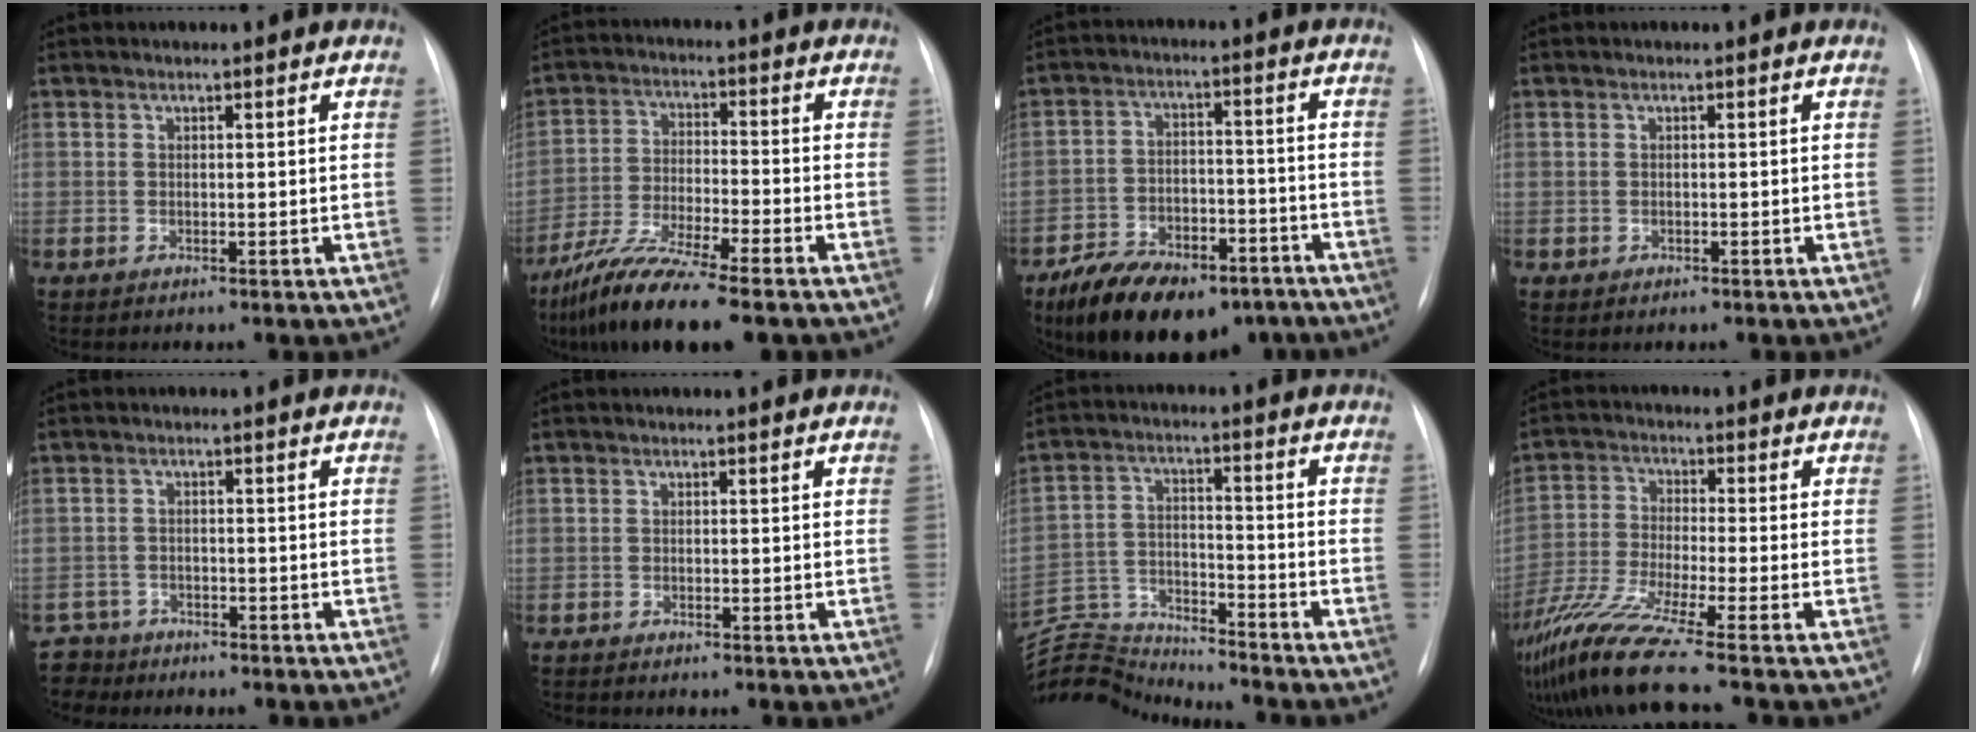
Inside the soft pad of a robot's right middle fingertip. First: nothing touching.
{"total": 12.2, "force": [-9.3, 0.5, 8.0], "torque": [-0.154, -0.034, -0.163]}
{"total": 16.2, "force": [-11.9, 7.2, 8.3], "torque": [-0.142, 0.012, -0.188]}
{"total": 0.0}
{"total": 4.3, "force": [-3.8, 1.7, -1.2], "torque": [0.019, -0.006, -0.072]}
{"total": 0.9, "force": [-0.8, -0.2, 0.3], "torque": [-0.008, -0.004, -0.013]}
{"total": 13.6, "force": [-13.6, -0.2, 0.2], "torque": [-0.017, 0.022, -0.245]}
{"total": 12.5, "force": [-9.6, -1.9, 7.8], "torque": [-0.160, -0.040, -0.177]}